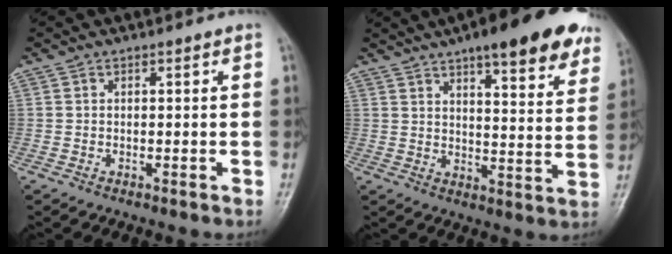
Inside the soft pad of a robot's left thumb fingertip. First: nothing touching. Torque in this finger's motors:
{"motor_torque": [0.31, 0.22, 1.42, -1.35, 0.06]}